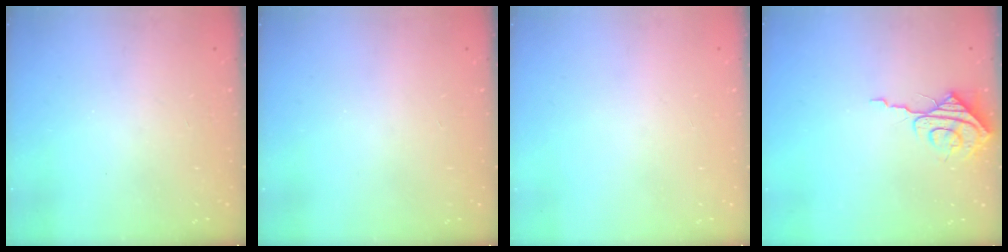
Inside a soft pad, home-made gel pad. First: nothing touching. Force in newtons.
{"total": 0.0}
{"total": 0.0}
{"total": 8.5, "press": 8.5, "slide": 0.5}